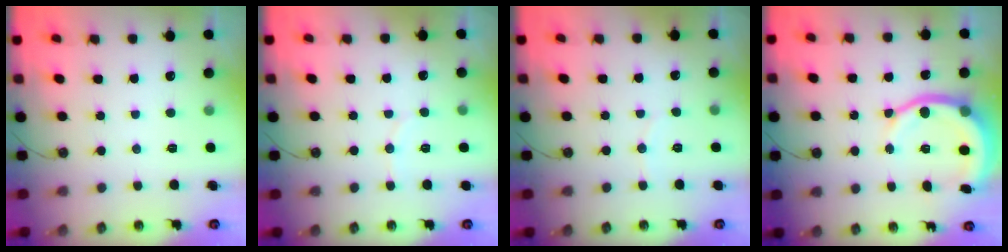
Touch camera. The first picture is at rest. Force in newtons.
{"total": 4.9, "press": 4.7, "slide": 1.4}
{"total": 2.7, "press": 2.7, "slide": 0.3}
{"total": 10.7, "press": 10.6, "slide": 1.5}